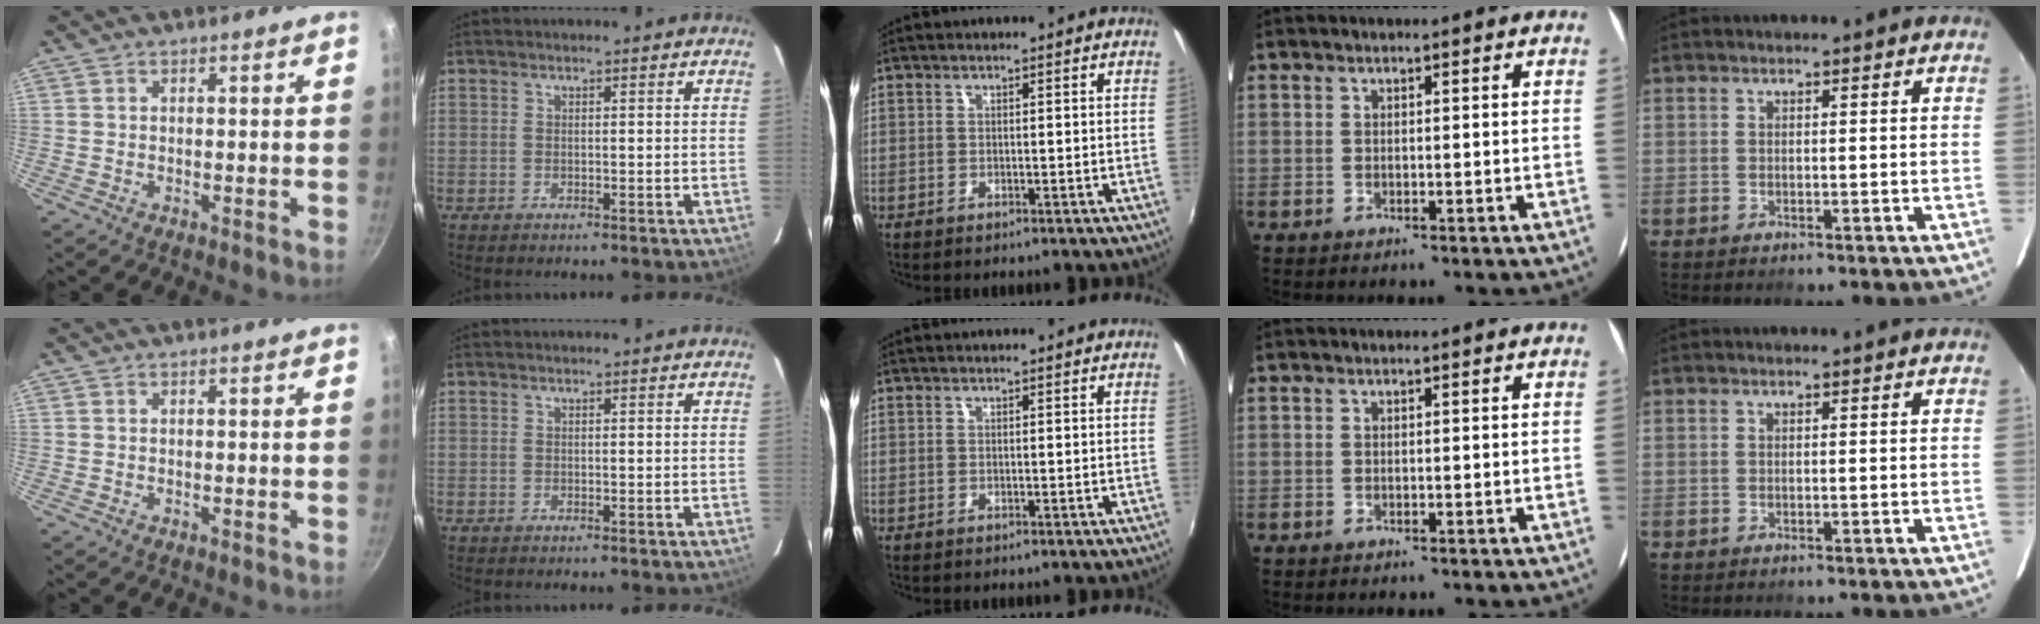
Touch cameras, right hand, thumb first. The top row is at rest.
{}